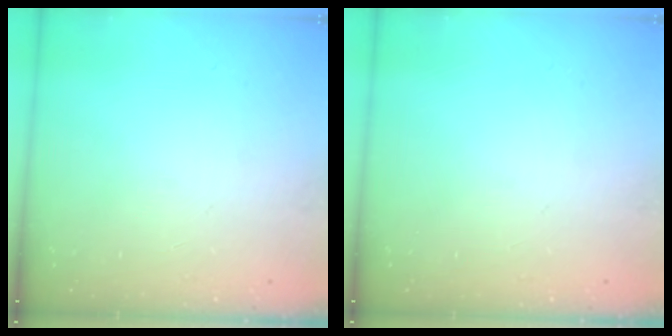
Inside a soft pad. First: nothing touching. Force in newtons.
{"total": 0.0}